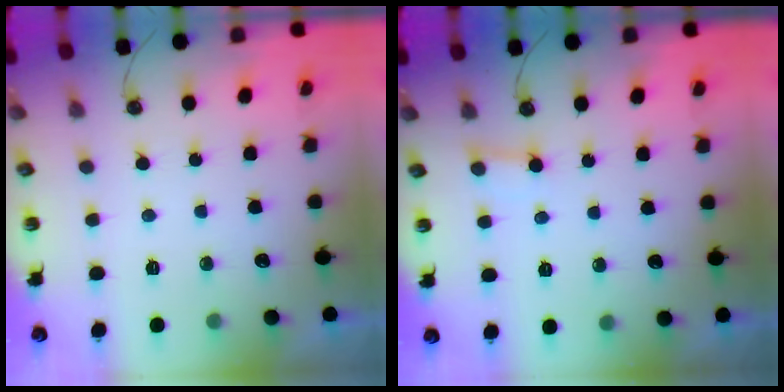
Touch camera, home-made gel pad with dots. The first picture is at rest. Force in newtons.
{"total": 2.9, "press": 2.9, "slide": 0.2}